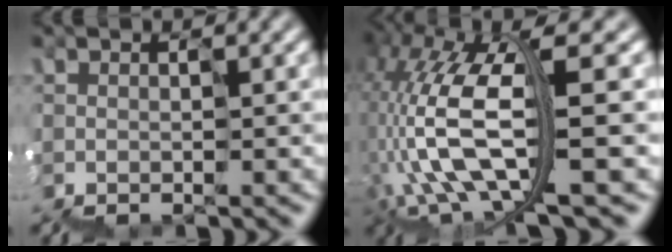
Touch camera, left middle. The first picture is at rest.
{"total": 8.8, "force": [-1.3, 2.8, 8.2], "torque": [-0.192, 0.018, -0.025]}